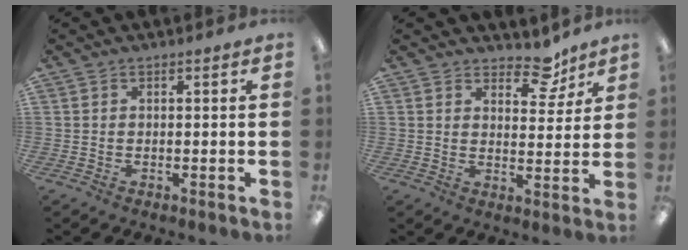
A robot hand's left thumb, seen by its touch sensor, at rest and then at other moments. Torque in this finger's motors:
{"motor_torque": [-0.05, -0.09, -0.31, -0.05, -0.01]}